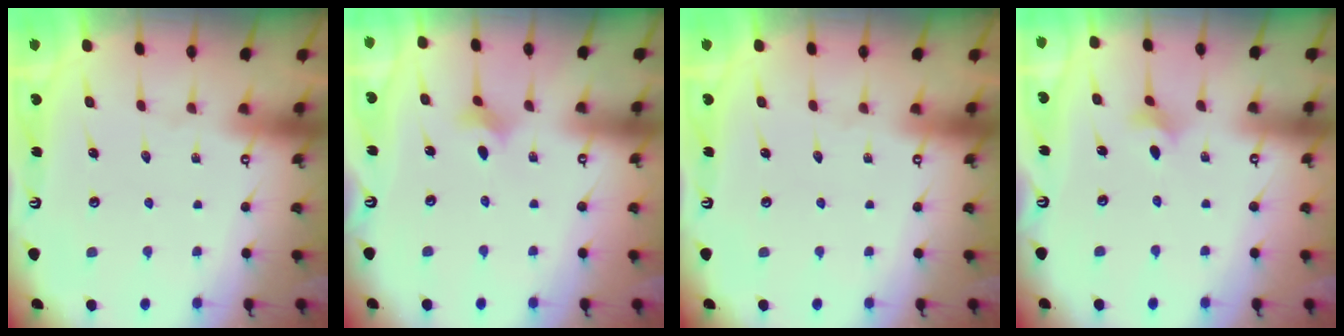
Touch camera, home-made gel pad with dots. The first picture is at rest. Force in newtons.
{"total": 2.9, "press": 2.9, "slide": 0.5}
{"total": 0.0}
{"total": 2.5, "press": 2.4, "slide": 0.6}